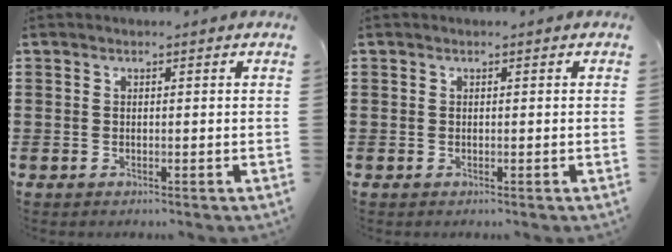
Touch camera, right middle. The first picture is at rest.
{"total": 0.0}